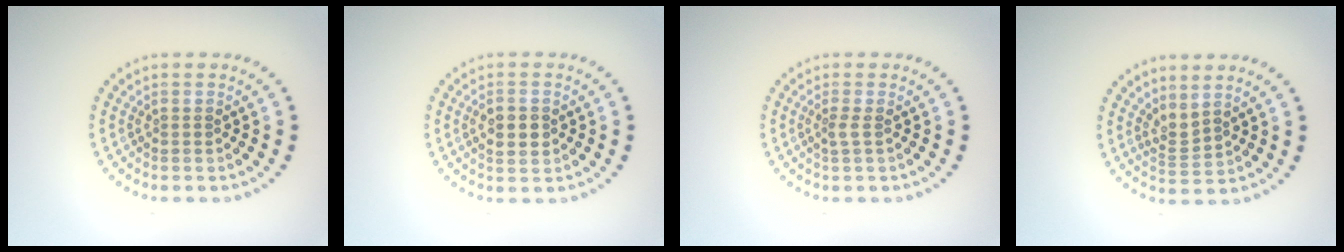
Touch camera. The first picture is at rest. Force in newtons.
{"total": 2.2, "press": 2.2, "slide": 0.1}
{"total": 0.9, "press": 0.6, "slide": 0.7}
{"total": 1.9, "press": 1.3, "slide": 1.4}